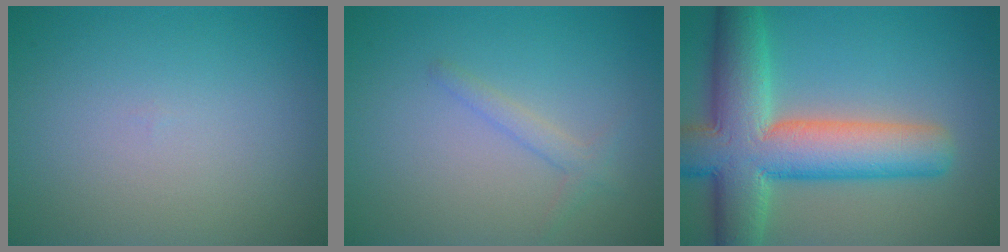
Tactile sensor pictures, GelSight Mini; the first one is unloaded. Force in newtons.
{"total": 1.4, "press": 1.4, "slide": 0.1}
{"total": 11.4, "press": 11.4, "slide": 0.4}